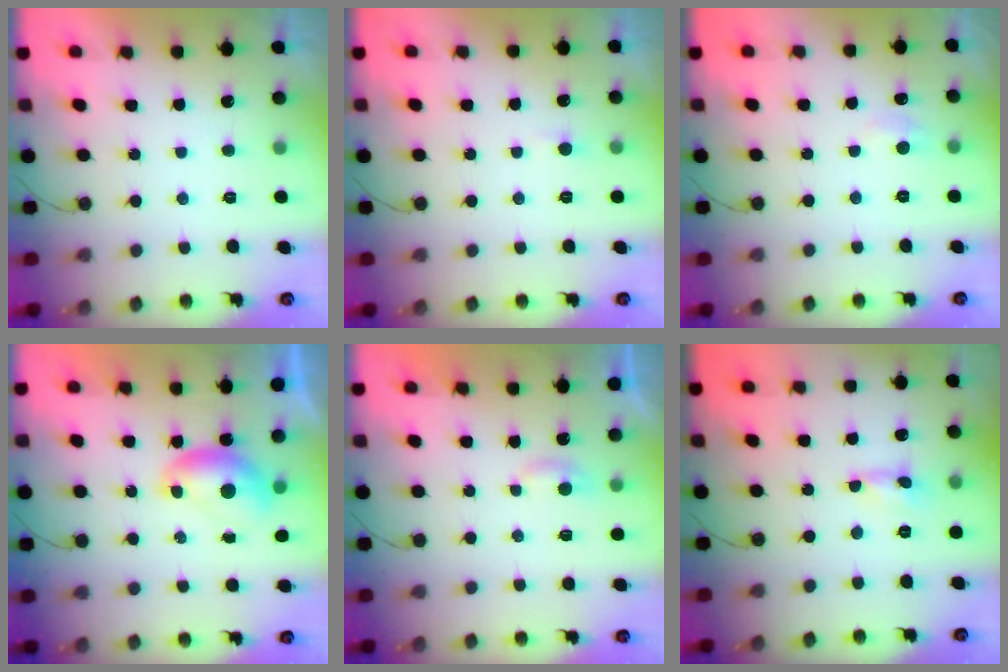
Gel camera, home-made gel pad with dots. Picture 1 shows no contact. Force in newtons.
{"total": 2.0, "press": 2.0, "slide": 0.2}
{"total": 5.3, "press": 5.3, "slide": 0.7}
{"total": 7.7, "press": 7.6, "slide": 1.1}
{"total": 2.7, "press": 2.7, "slide": 0.3}
{"total": 0.0}